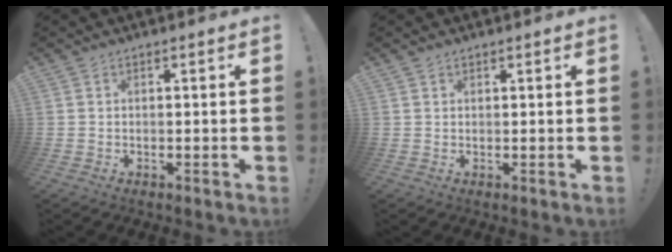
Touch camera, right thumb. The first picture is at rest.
{"total": 0.8, "force": [0.7, 0.4, 0.1], "torque": [0.000, 0.000, 0.014]}